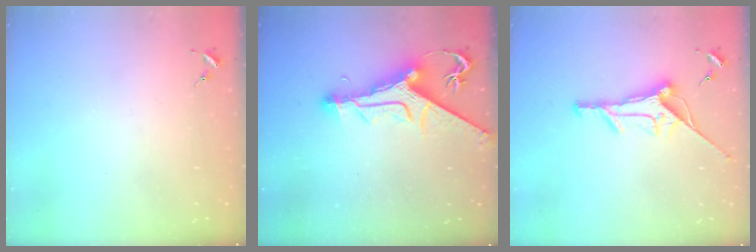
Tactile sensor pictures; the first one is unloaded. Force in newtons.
{"total": 13.6, "press": 13.5, "slide": 1.7}
{"total": 11.7, "press": 11.7, "slide": 0.8}